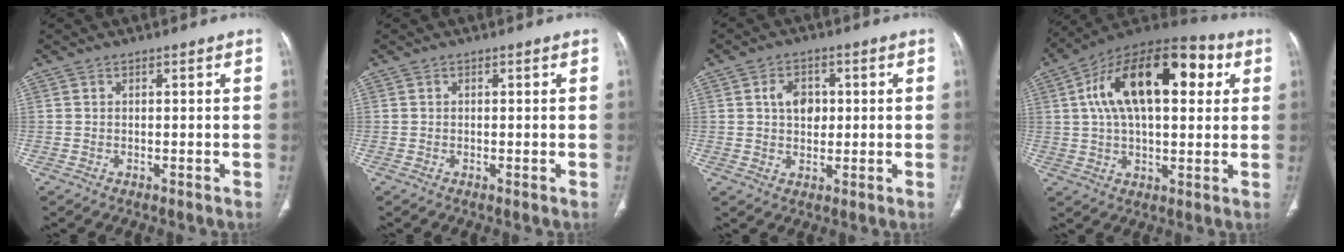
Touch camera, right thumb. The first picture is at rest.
{"total": 0.0}
{"total": 5.6, "force": [0.9, 4.1, 3.7], "torque": [-0.041, -0.001, 0.014]}
{"total": 23.1, "force": [6.1, 11.4, 19.1], "torque": [-0.298, 0.026, 0.087]}